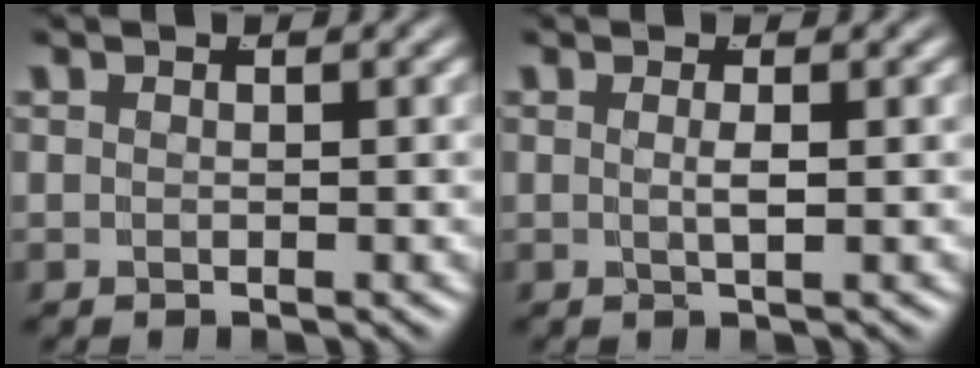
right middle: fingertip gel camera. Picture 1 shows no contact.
{"total": 1.1, "force": [0.0, -0.6, 1.0], "torque": [-0.021, -0.009, 0.005]}